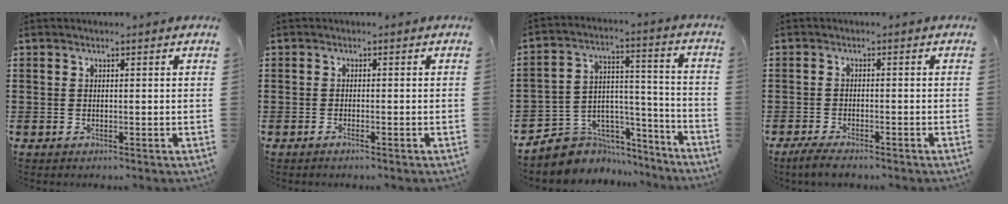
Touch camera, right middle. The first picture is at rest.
{"total": 0.8, "force": [-0.5, 0.0, 0.6], "torque": [-0.010, -0.003, -0.010]}
{"total": 6.1, "force": [-5.0, 3.6, -0.1], "torque": [-0.019, -0.001, -0.096]}
{"total": 2.6, "force": [-2.3, 0.4, 1.2], "torque": [-0.036, -0.005, -0.050]}